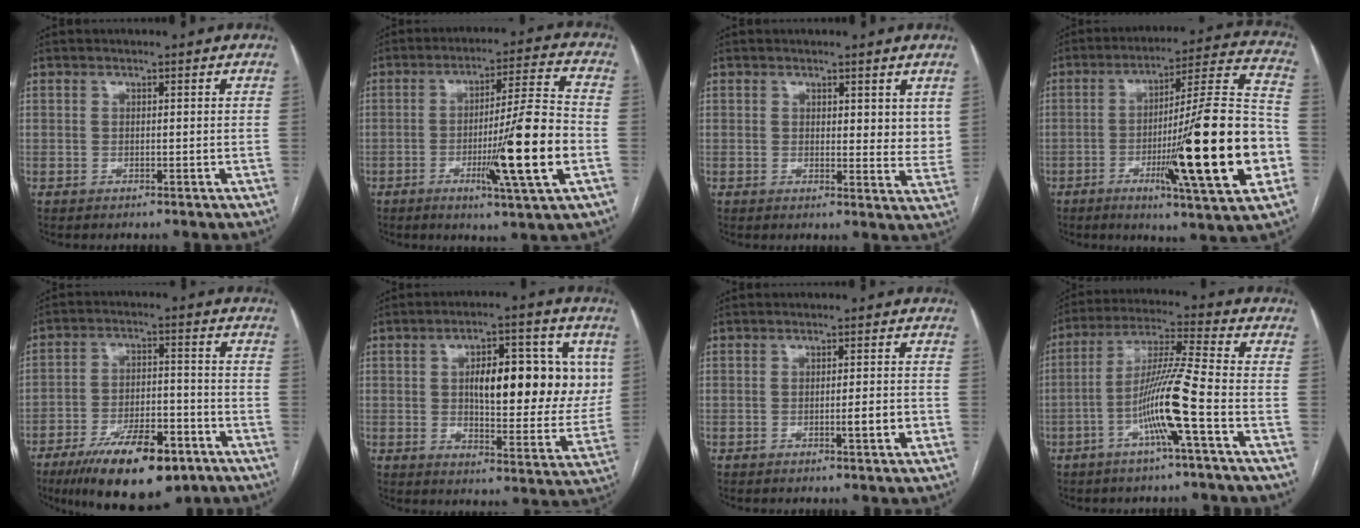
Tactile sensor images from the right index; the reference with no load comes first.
{"total": 14.7, "force": [-3.9, -0.7, 14.2], "torque": [-0.229, -0.015, -0.067]}
{"total": 4.3, "force": [2.3, 2.1, 3.0], "torque": [-0.024, -0.018, 0.028]}
{"total": 23.7, "force": [-6.2, 0.4, 22.9], "torque": [-0.319, -0.007, -0.099]}
{"total": 15.8, "force": [-10.0, 5.4, 11.0], "torque": [-0.177, -0.005, -0.160]}
{"total": 16.2, "force": [3.5, 6.2, 14.5], "torque": [-0.192, 0.020, 0.055]}
{"total": 2.4, "force": [-0.7, 0.3, 2.2], "torque": [-0.034, 0.000, -0.010]}
{"total": 11.2, "force": [-4.0, -1.2, 10.4], "torque": [-0.201, 0.005, -0.080]}